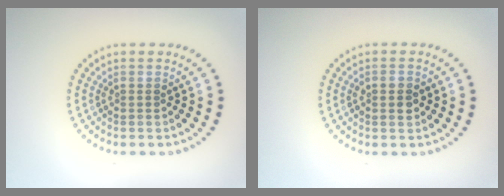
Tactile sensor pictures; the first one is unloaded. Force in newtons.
{"total": 1.3, "press": 1.3, "slide": 0.2}